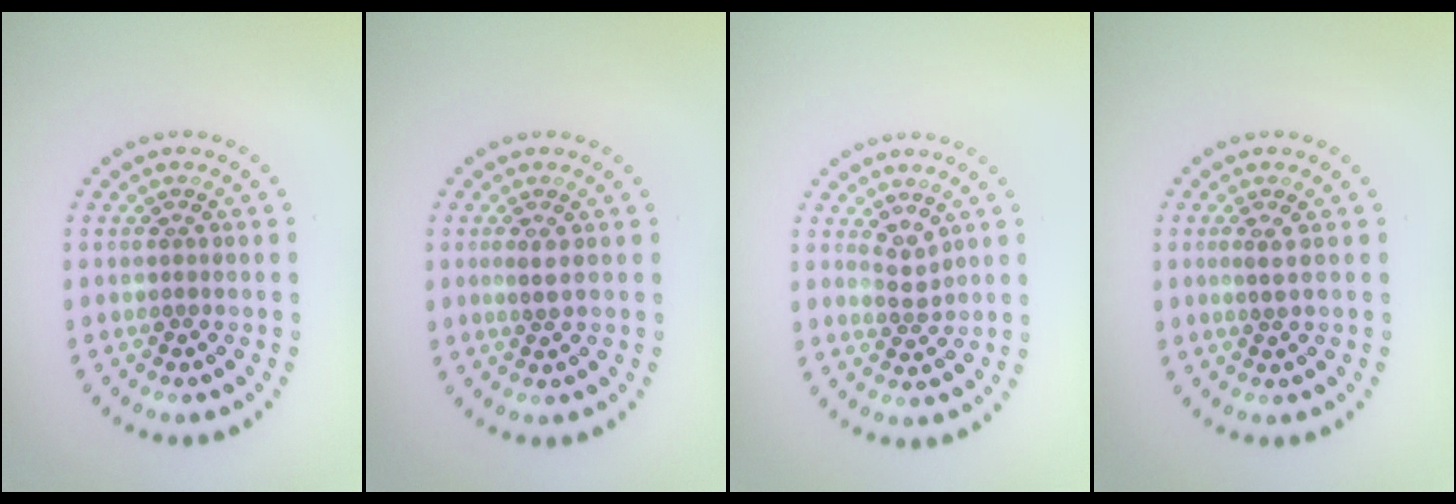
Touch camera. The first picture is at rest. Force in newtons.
{"total": 1.0, "press": 0.8, "slide": 0.5}
{"total": 1.7, "press": 1.4, "slide": 1.1}
{"total": 0.9, "press": 0.7, "slide": 0.5}